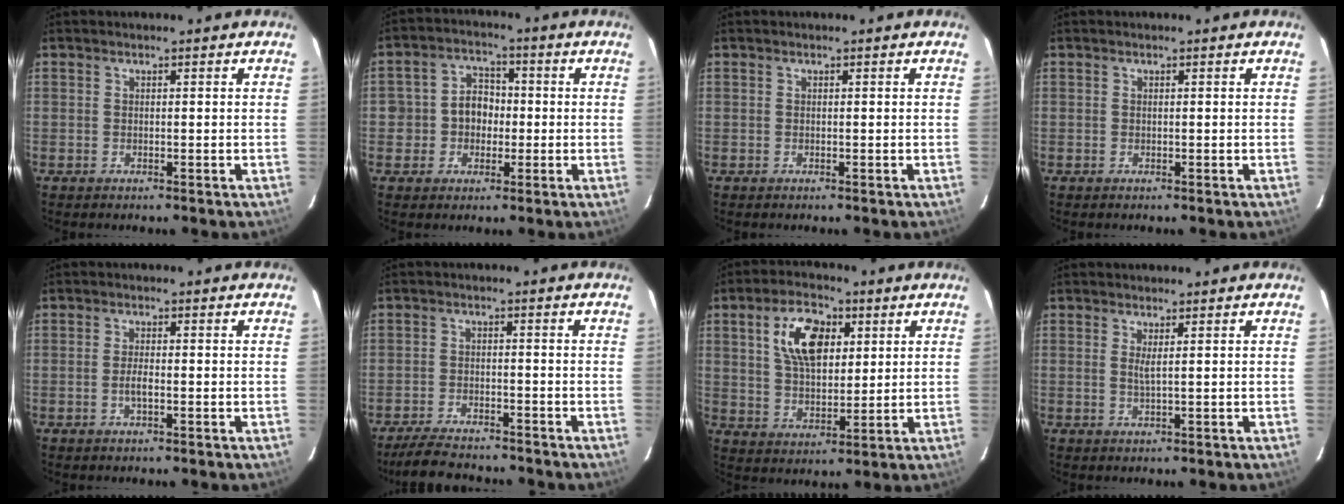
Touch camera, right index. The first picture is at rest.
{"total": 6.7, "force": [-1.1, 6.0, 2.6], "torque": [-0.049, 0.025, -0.016]}
{"total": 0.0}
{"total": 0.0}
{"total": 2.0, "force": [-0.7, 0.6, 1.8], "torque": [-0.037, -0.002, -0.013]}
{"total": 9.1, "force": [-8.2, 2.1, 3.5], "torque": [-0.093, -0.014, -0.130]}
{"total": 11.3, "force": [4.0, 6.2, 8.6], "torque": [-0.158, 0.022, 0.076]}
{"total": 1.5, "force": [0.4, -0.2, 1.4], "torque": [-0.028, -0.004, 0.008]}